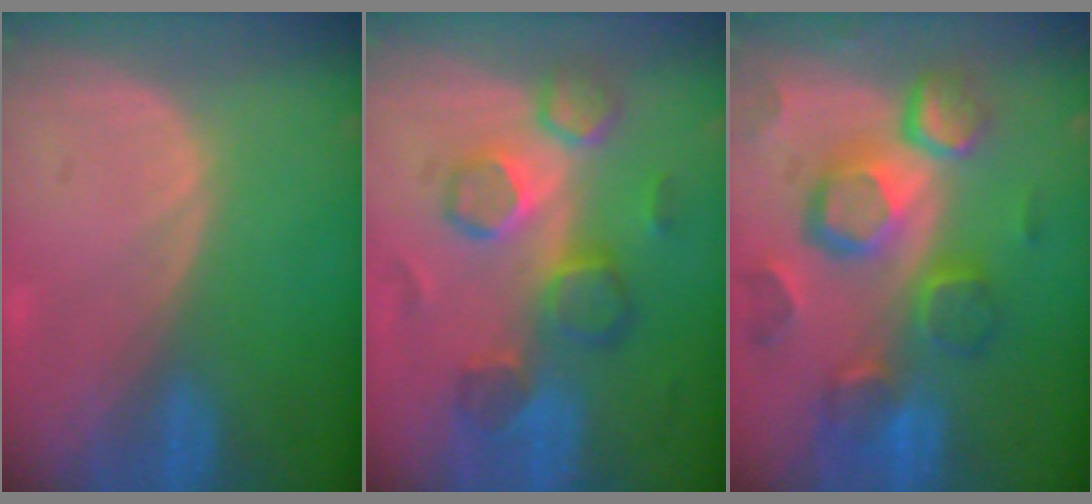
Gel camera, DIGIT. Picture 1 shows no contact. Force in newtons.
{"total": 8.7, "press": 8.5, "slide": 2.1}
{"total": 12.4, "press": 10.6, "slide": 6.3}